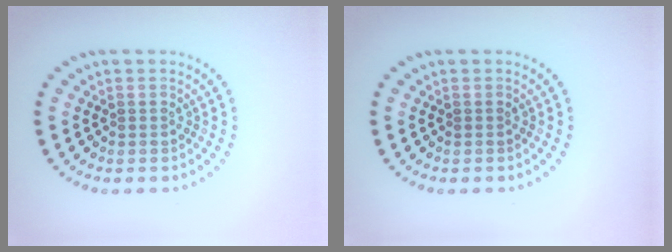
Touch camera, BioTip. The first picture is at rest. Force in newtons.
{"total": 0.0}